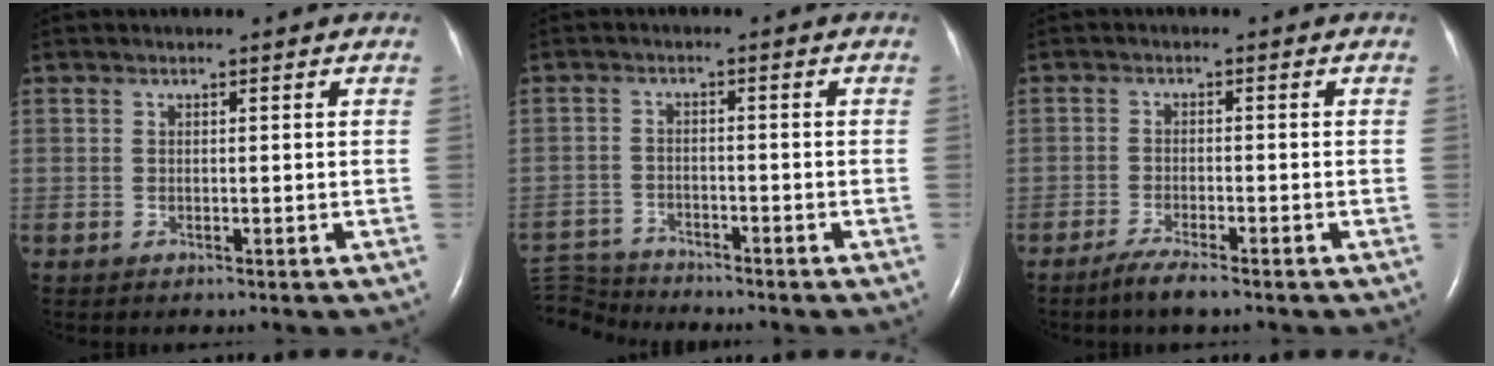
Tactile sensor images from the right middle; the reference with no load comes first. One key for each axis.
{"total": 7.3, "fx": -7.3, "fy": 0.4, "fz": -0.3, "tx": -0.005, "ty": 0.002, "tz": -0.140}
{"total": 3.2, "fx": -2.6, "fy": 0.2, "fz": 2.0, "tx": -0.046, "ty": -0.006, "tz": -0.050}